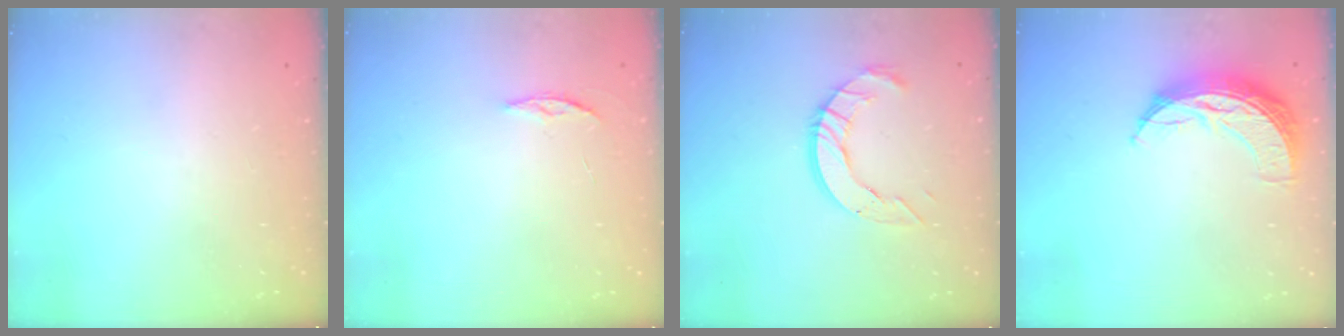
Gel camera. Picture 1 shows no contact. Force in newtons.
{"total": 3.5, "press": 3.5, "slide": 0.4}
{"total": 9.7, "press": 9.6, "slide": 0.9}
{"total": 10.9, "press": 10.9, "slide": 0.4}